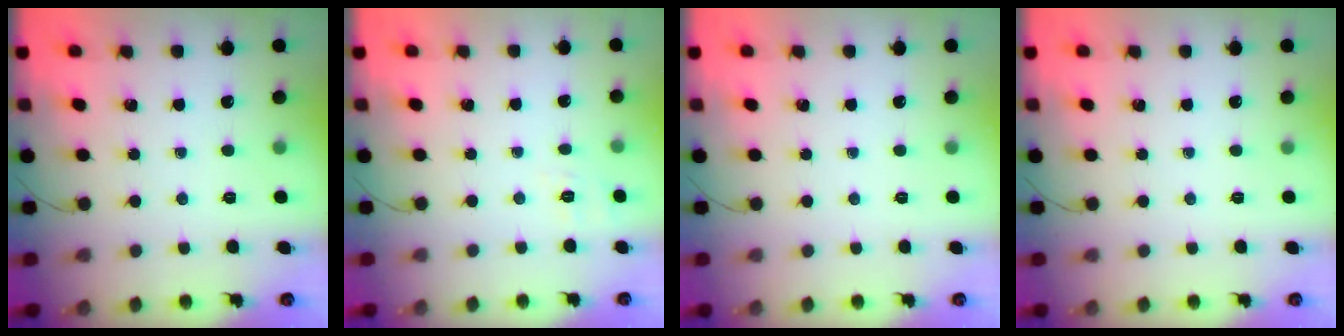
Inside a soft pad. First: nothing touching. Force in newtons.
{"total": 2.9, "press": 2.2, "slide": 1.9}
{"total": 0.0}
{"total": 0.0}